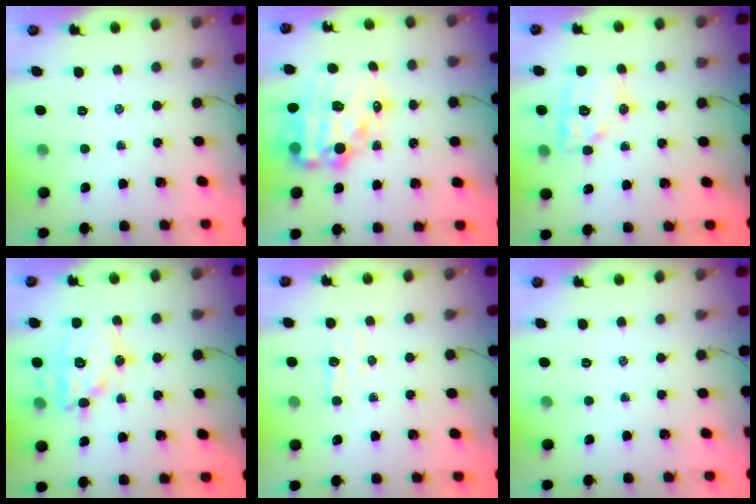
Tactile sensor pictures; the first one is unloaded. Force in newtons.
{"total": 17.5, "press": 17.0, "slide": 4.2}
{"total": 12.2, "press": 12.1, "slide": 1.2}
{"total": 15.1, "press": 15.0, "slide": 1.3}
{"total": 4.5, "press": 4.3, "slide": 1.3}
{"total": 0.0}